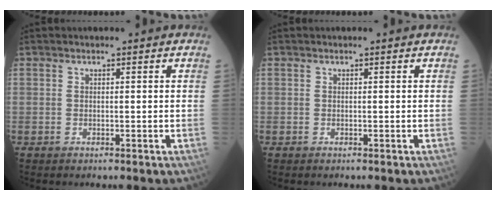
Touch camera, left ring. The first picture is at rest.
{"total": 0.0}